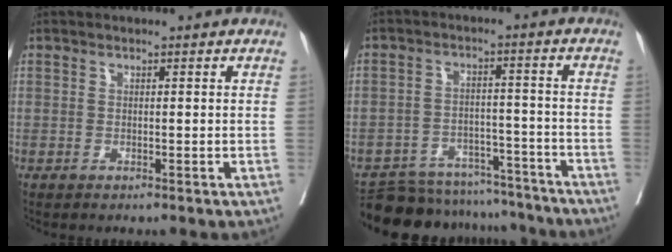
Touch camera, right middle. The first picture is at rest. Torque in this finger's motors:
{"motor_torque": [-0.34, -0.76, -0.05, 0.00]}